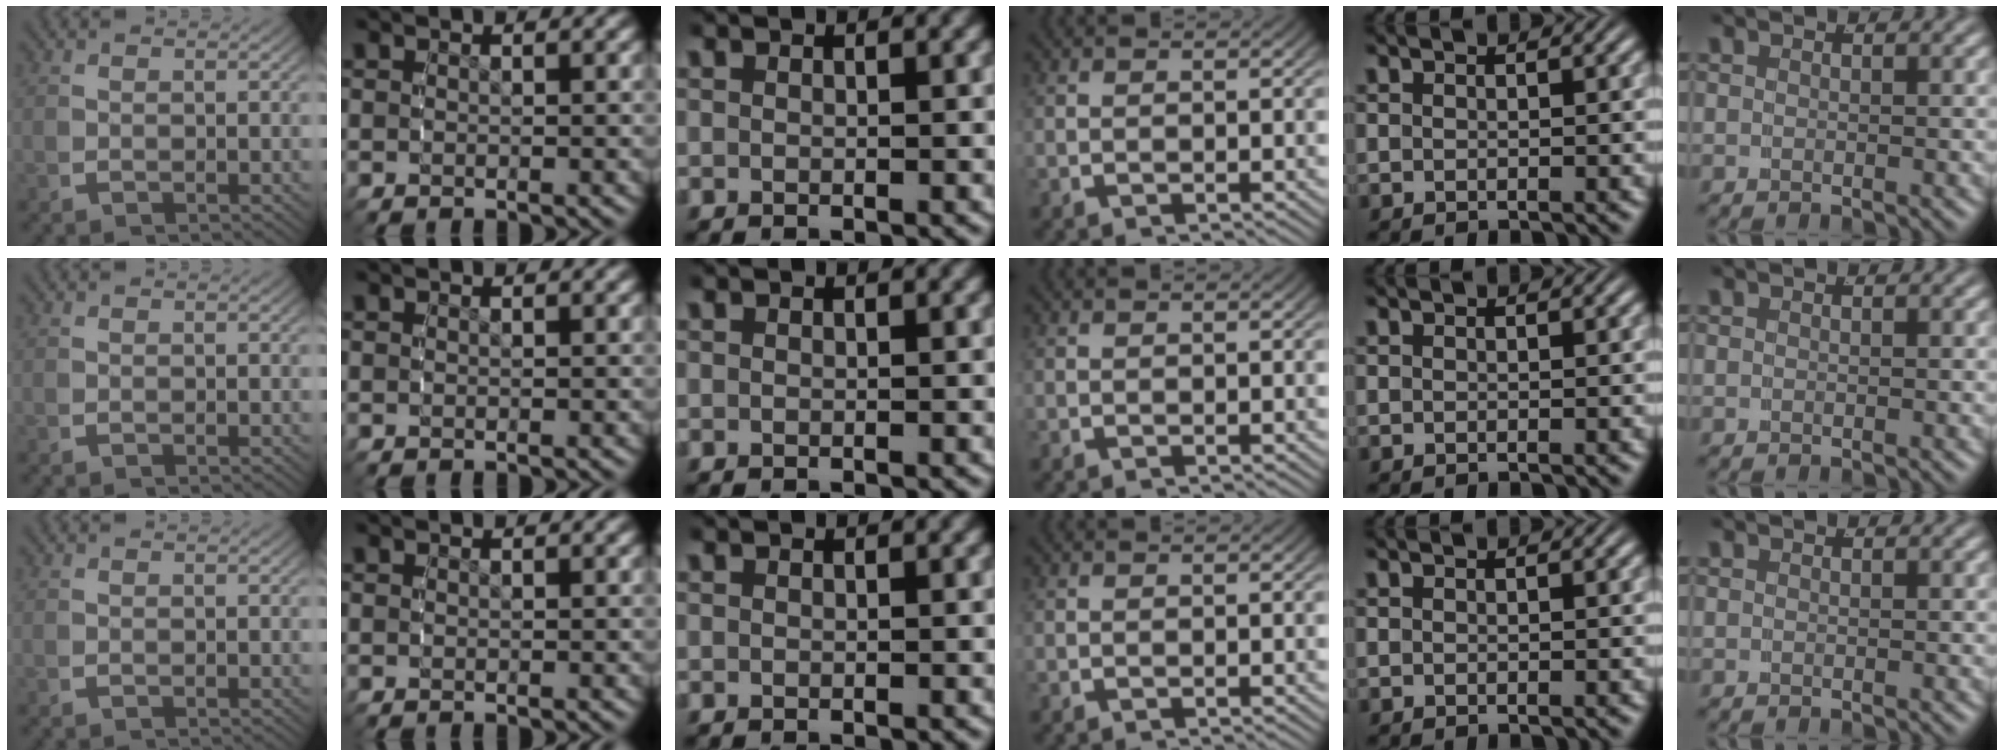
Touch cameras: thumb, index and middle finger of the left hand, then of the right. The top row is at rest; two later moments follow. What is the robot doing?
{"motion": "reach", "object": "pen bag"}